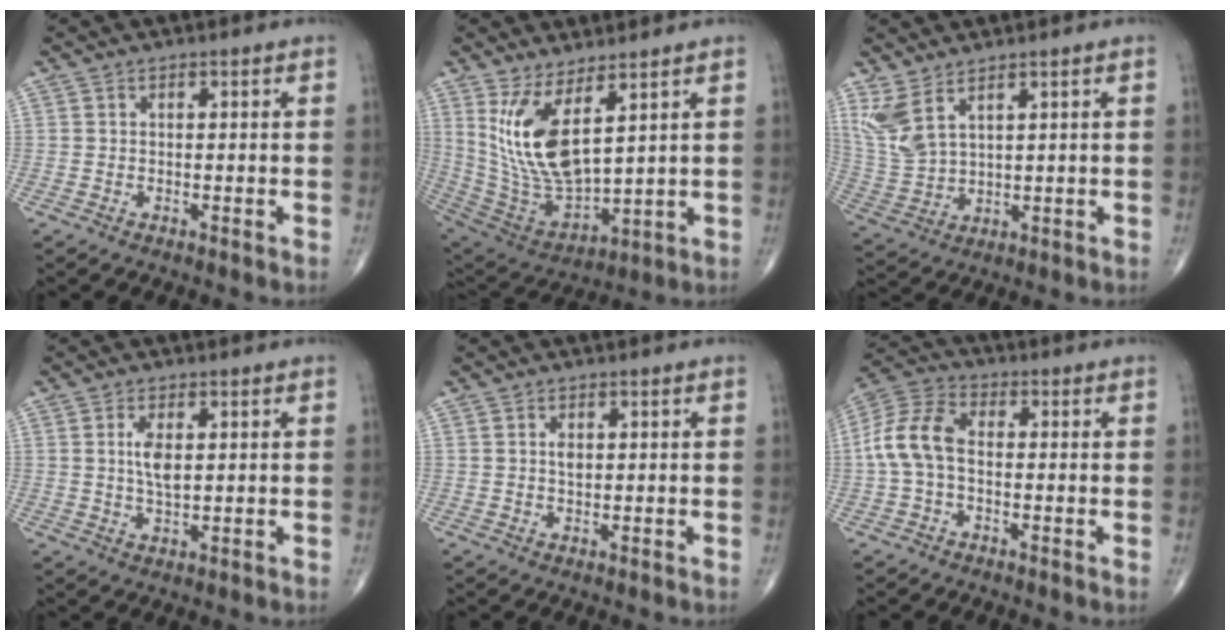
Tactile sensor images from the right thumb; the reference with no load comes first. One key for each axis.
{"total": 14.6, "fx": 6.0, "fy": 5.8, "fz": 12.0, "tx": -0.235, "ty": -0.044, "tz": 0.142}
{"total": 7.5, "fx": 4.7, "fy": 2.8, "fz": 5.1, "tx": -0.117, "ty": -0.020, "tz": 0.114}
{"total": 4.4, "fx": 1.0, "fy": 1.9, "fz": 3.9, "tx": -0.073, "ty": -0.009, "tz": 0.021}
{"total": 1.6, "fx": 0.4, "fy": 0.9, "fz": 1.2, "tx": -0.019, "ty": -0.002, "tz": 0.008}
{"total": 9.7, "fx": -0.6, "fy": 6.1, "fz": 7.6, "tx": -0.158, "ty": 0.029, "tz": -0.023}